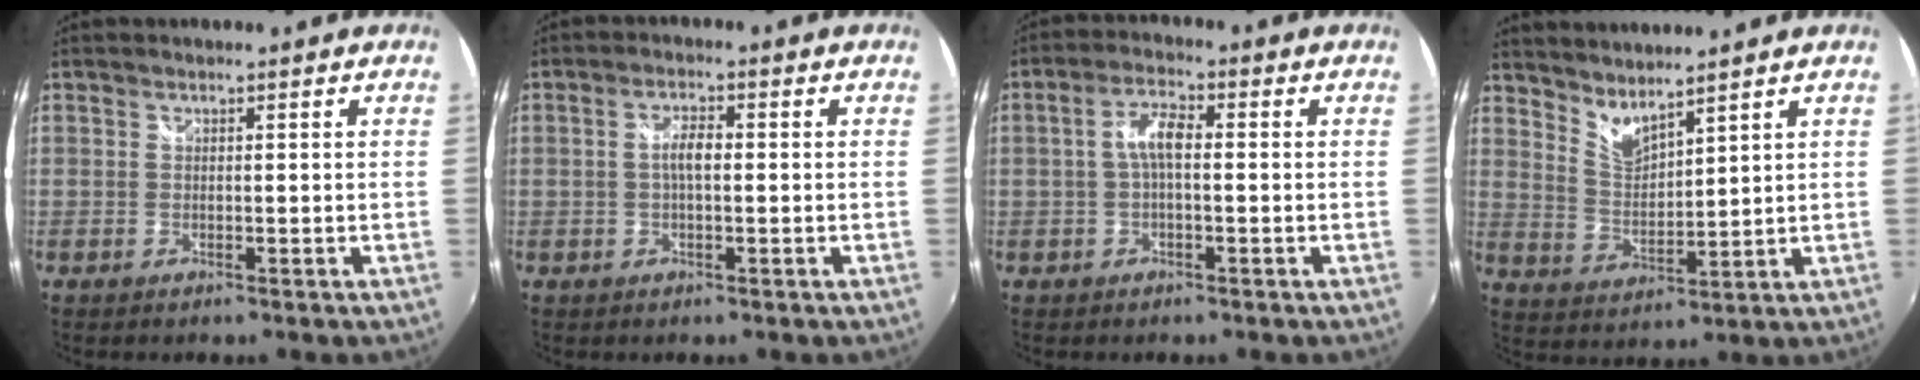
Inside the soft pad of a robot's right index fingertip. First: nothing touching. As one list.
[{"total": 3.1, "force": [-0.1, 1.1, 2.9], "torque": [-0.056, 0.006, -0.003]}, {"total": 4.6, "force": [-0.2, 1.6, 4.3], "torque": [-0.087, 0.013, -0.005]}, {"total": 6.2, "force": [5.5, 0.9, 2.5], "torque": [-0.044, -0.008, 0.107]}]